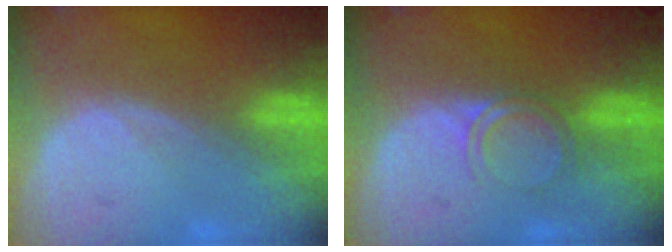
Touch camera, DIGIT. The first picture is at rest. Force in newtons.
{"total": 2.8, "press": 2.8, "slide": 0.2}